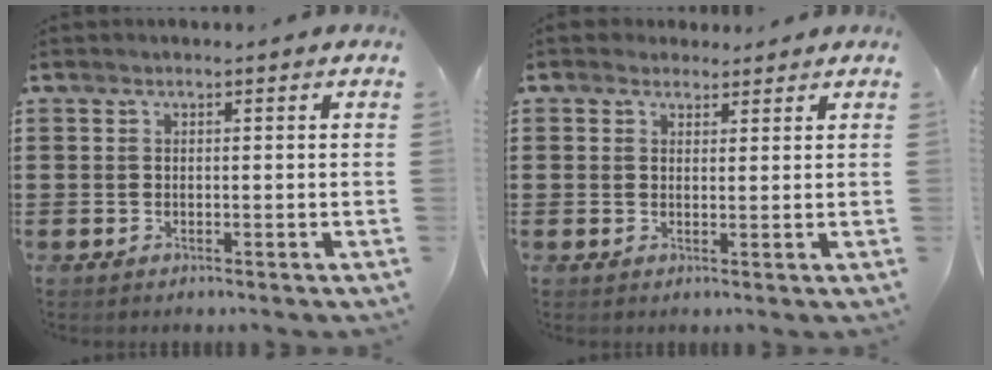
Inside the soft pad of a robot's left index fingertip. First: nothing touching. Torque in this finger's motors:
{"motor_torque": [0.63, -0.65, 0.14, 0.03]}